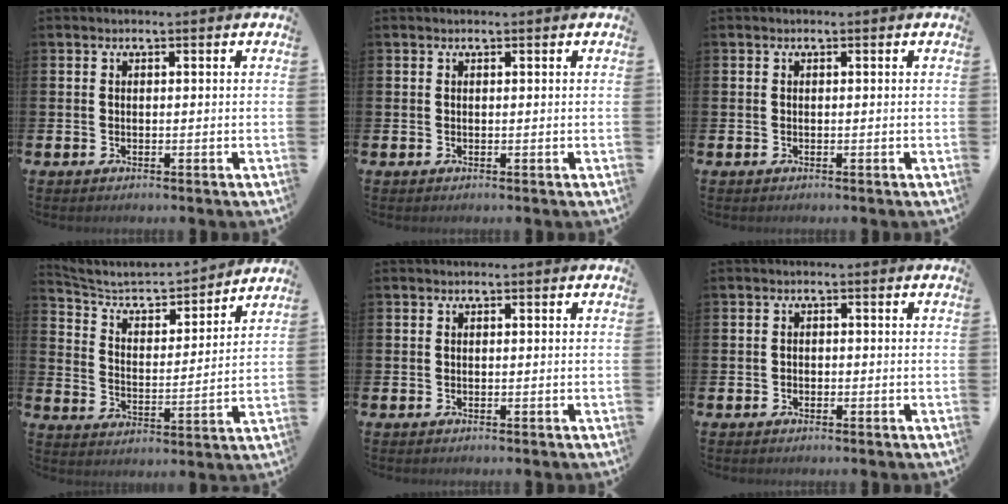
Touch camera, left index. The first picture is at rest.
{"total": 0.0}
{"total": 0.0}
{"total": 5.3, "force": [4.8, 1.7, 1.5], "torque": [-0.062, -0.040, 0.074]}
{"total": 0.0}
{"total": 1.0, "force": [-0.8, 0.6, 0.2], "torque": [-0.010, 0.004, -0.016]}